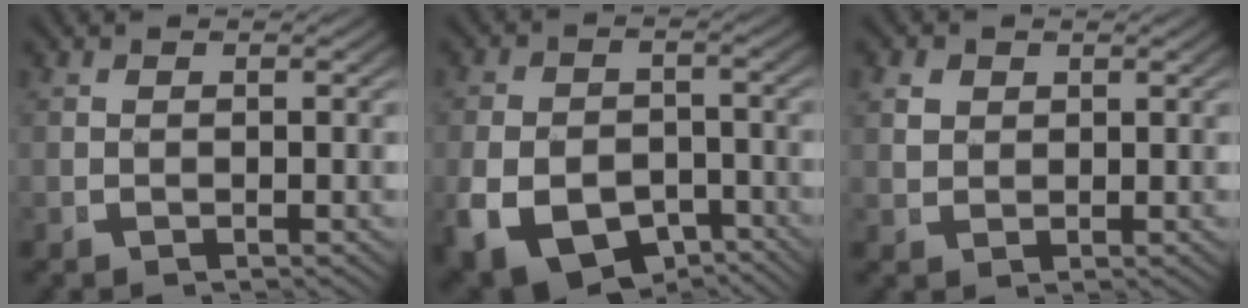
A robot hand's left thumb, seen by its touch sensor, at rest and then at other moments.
{"total": 10.7, "force": [-5.1, 7.5, 5.6], "torque": [-0.113, -0.052, -0.063]}
{"total": 2.0, "force": [1.1, 1.5, 0.8], "torque": [-0.017, -0.002, 0.029]}